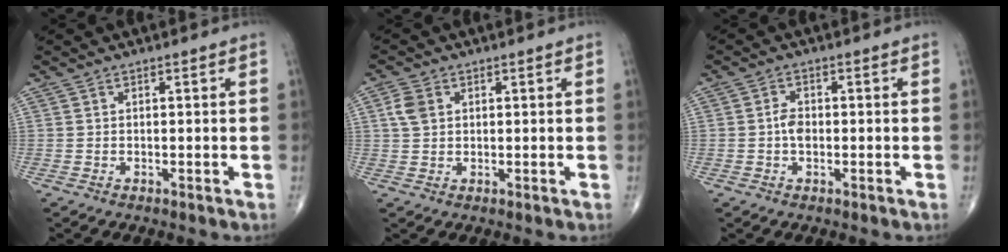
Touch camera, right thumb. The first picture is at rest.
{"total": 3.7, "force": [1.1, 2.7, 2.3], "torque": [-0.045, 0.004, 0.021]}
{"total": 2.7, "force": [-0.4, 1.7, 2.0], "torque": [-0.033, 0.006, -0.012]}